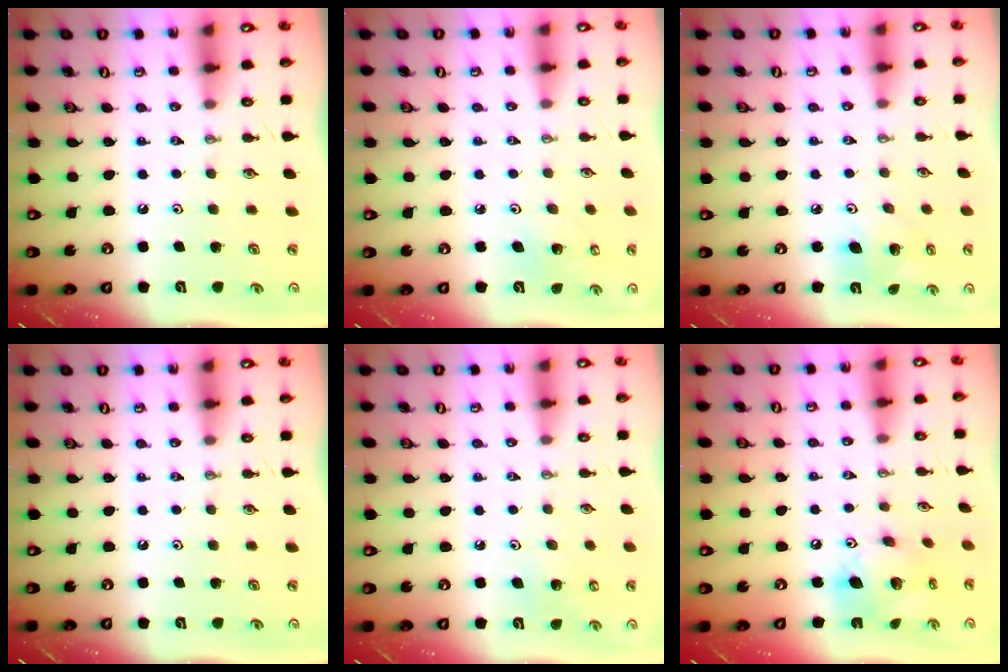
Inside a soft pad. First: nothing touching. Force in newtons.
{"total": 4.1, "press": 4.1, "slide": 0.2}
{"total": 7.4, "press": 7.2, "slide": 1.7}
{"total": 0.0}
{"total": 6.0, "press": 6.0, "slide": 0.5}
{"total": 13.5, "press": 13.5, "slide": 0.9}